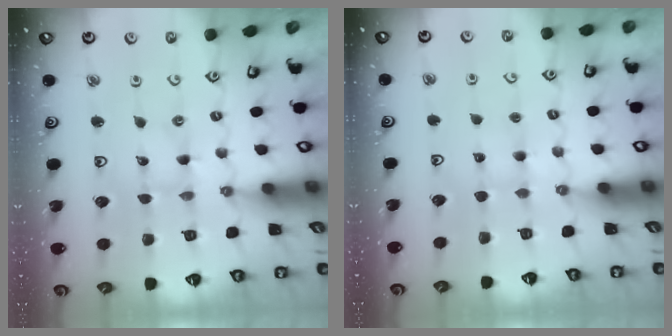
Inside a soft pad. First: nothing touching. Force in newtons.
{"total": 3.0, "press": 3.0, "slide": 0.3}